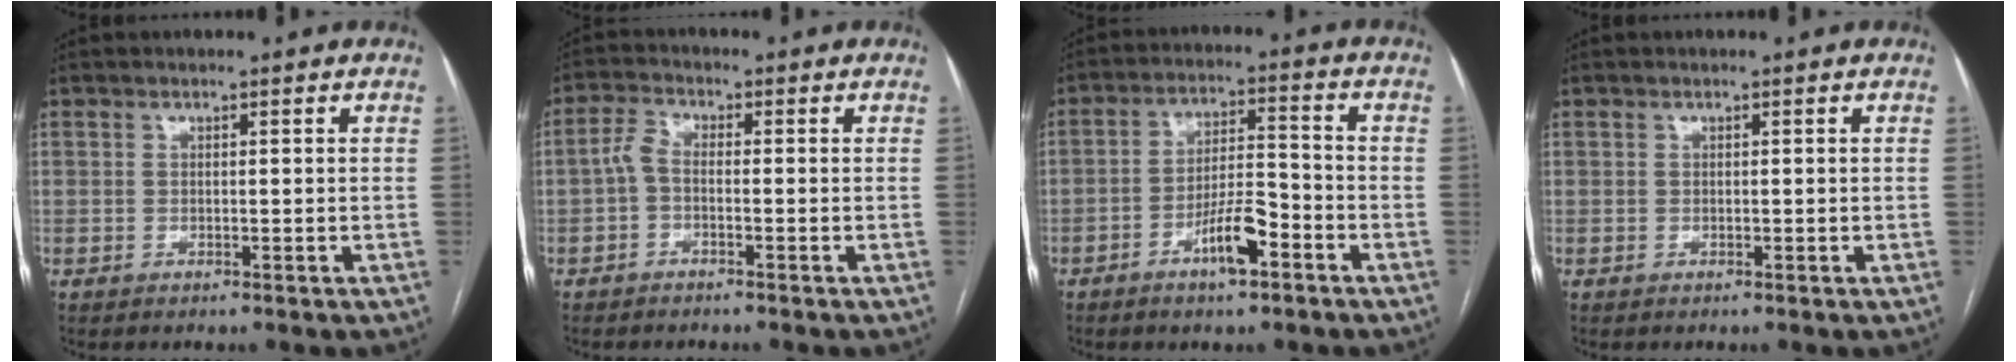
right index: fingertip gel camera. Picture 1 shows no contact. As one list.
[{"total": 2.8, "force": [-0.6, 1.2, 2.4], "torque": [-0.054, 0.010, -0.017]}, {"total": 7.6, "force": [-4.1, 1.8, 6.2], "torque": [-0.115, 0.006, -0.070]}, {"total": 0.0}]